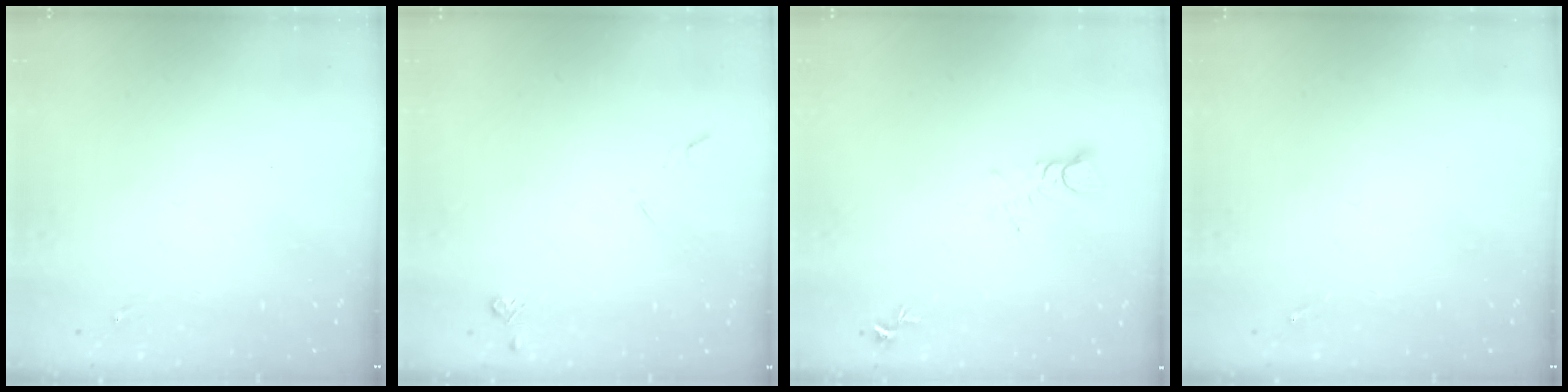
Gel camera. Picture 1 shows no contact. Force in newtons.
{"total": 4.6, "press": 4.5, "slide": 0.7}
{"total": 3.9, "press": 3.9, "slide": 0.2}
{"total": 0.0}